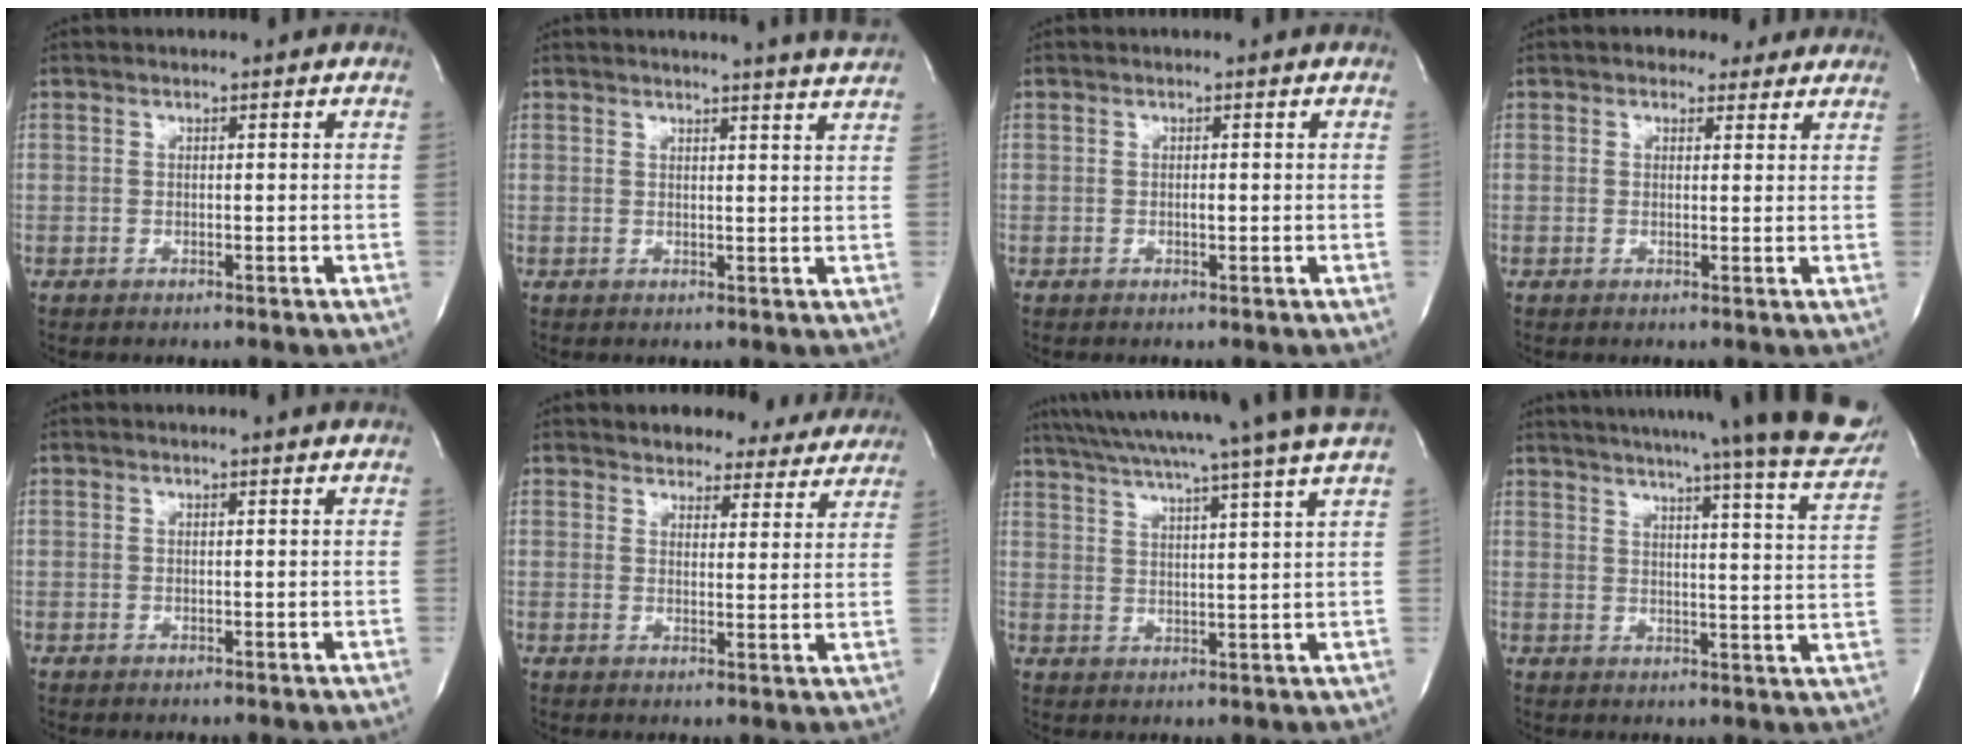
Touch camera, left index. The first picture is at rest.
{"total": 6.7, "force": [6.2, -1.4, 2.0], "torque": [-0.028, -0.026, 0.055]}
{"total": 0.5, "force": [-0.3, 0.1, 0.4], "torque": [-0.006, -0.003, -0.006]}
{"total": 3.8, "force": [2.9, 2.2, 1.1], "torque": [-0.008, 0.009, 0.031]}
{"total": 1.6, "force": [1.5, -0.5, 0.4], "torque": [-0.014, -0.004, 0.014]}
{"total": 12.1, "force": [11.0, 4.4, 2.1], "torque": [0.004, -0.016, 0.112]}
{"total": 20.9, "force": [18.0, -1.9, 10.5], "torque": [-0.180, -0.021, 0.245]}
{"total": 27.7, "force": [24.5, 0.4, 12.9], "torque": [-0.193, -0.075, 0.292]}